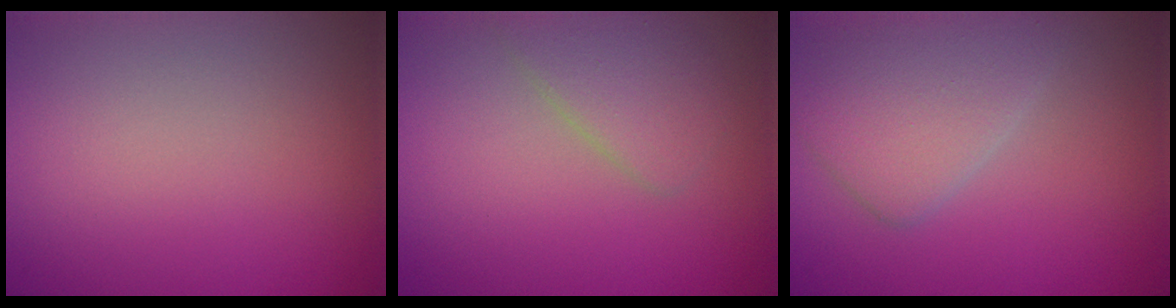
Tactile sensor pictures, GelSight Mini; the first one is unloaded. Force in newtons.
{"total": 2.6, "press": 2.6, "slide": 0.1}
{"total": 4.1, "press": 4.1, "slide": 0.4}